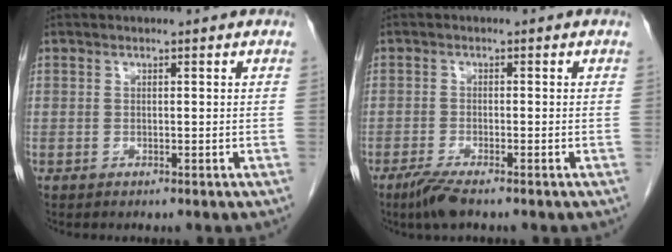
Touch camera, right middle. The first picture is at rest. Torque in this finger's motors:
{"motor_torque": [0.41, -0.25, 0.03, 0.04]}